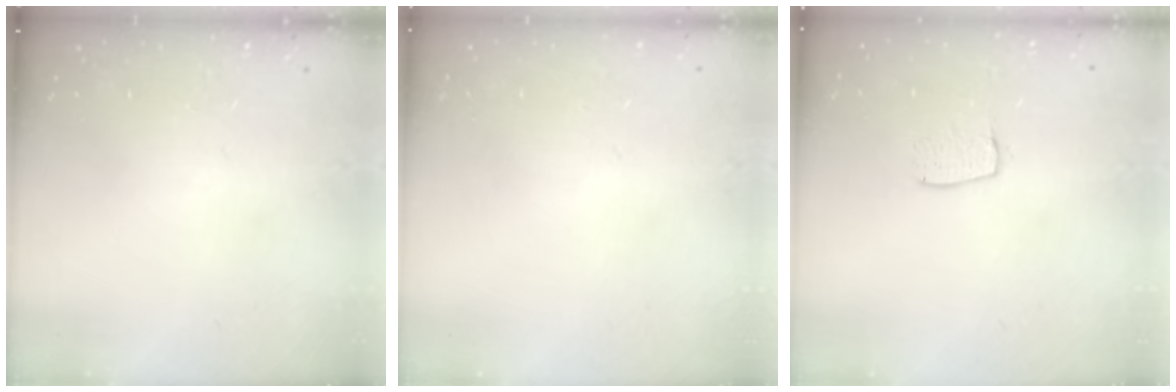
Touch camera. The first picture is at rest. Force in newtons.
{"total": 0.0}
{"total": 6.0, "press": 6.0, "slide": 0.4}